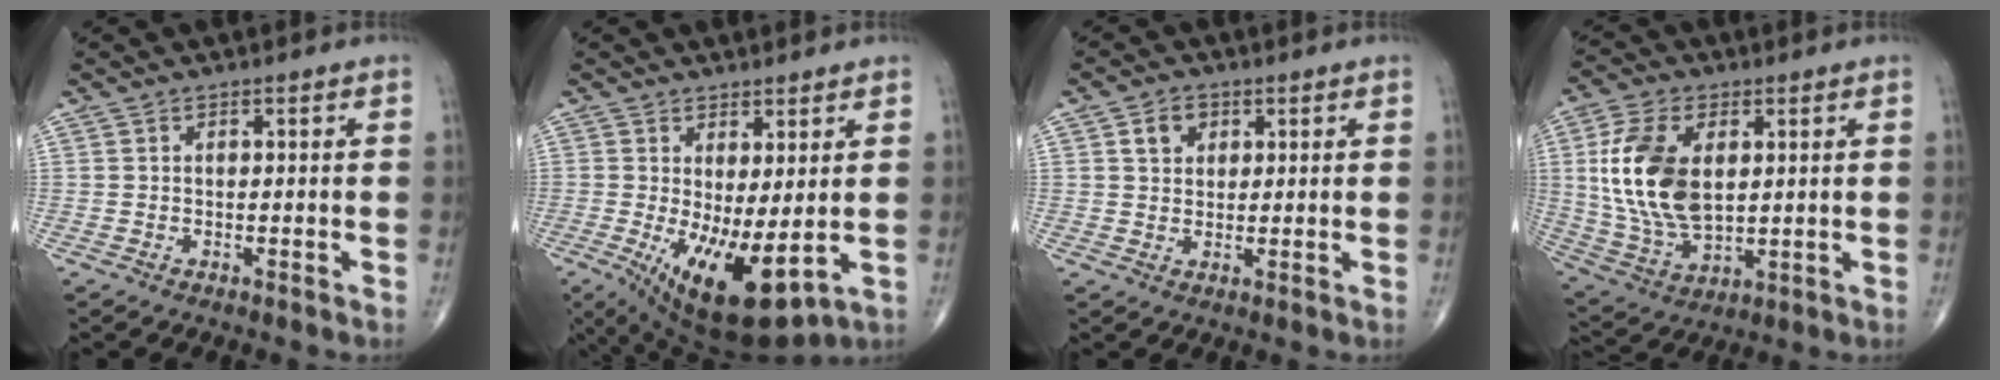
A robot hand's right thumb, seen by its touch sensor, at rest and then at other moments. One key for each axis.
{"total": 12.7, "fx": -1.6, "fy": 4.8, "fz": 11.7, "tx": -0.193, "ty": -0.026, "tz": -0.006}
{"total": 4.1, "fx": 1.6, "fy": 3.3, "fz": 2.0, "tx": -0.017, "ty": -0.003, "tz": 0.026}
{"total": 16.4, "fx": 2.9, "fy": 9.5, "fz": 13.1, "tx": -0.257, "ty": -0.010, "tz": 0.065}